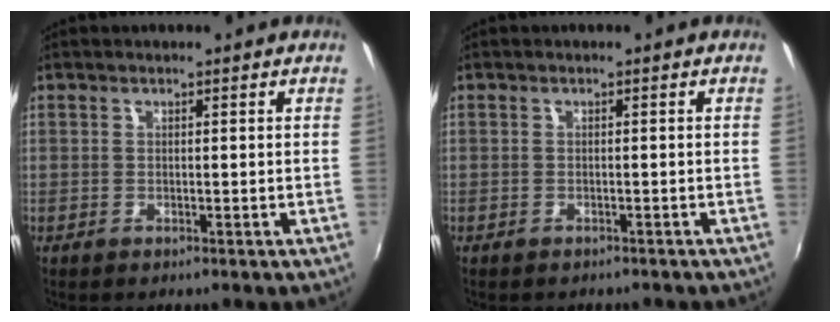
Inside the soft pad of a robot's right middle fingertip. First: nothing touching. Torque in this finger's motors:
{"motor_torque": [0.86, -1.28, 0.08, 0.04]}